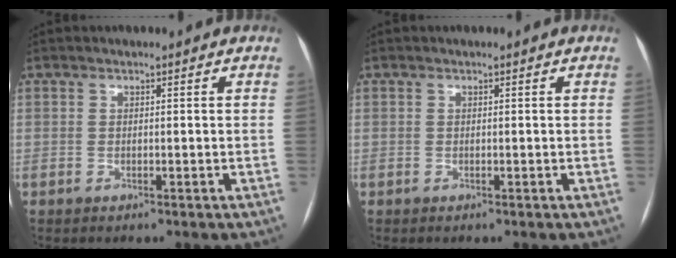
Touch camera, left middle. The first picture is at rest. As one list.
[{"total": 0.0}]